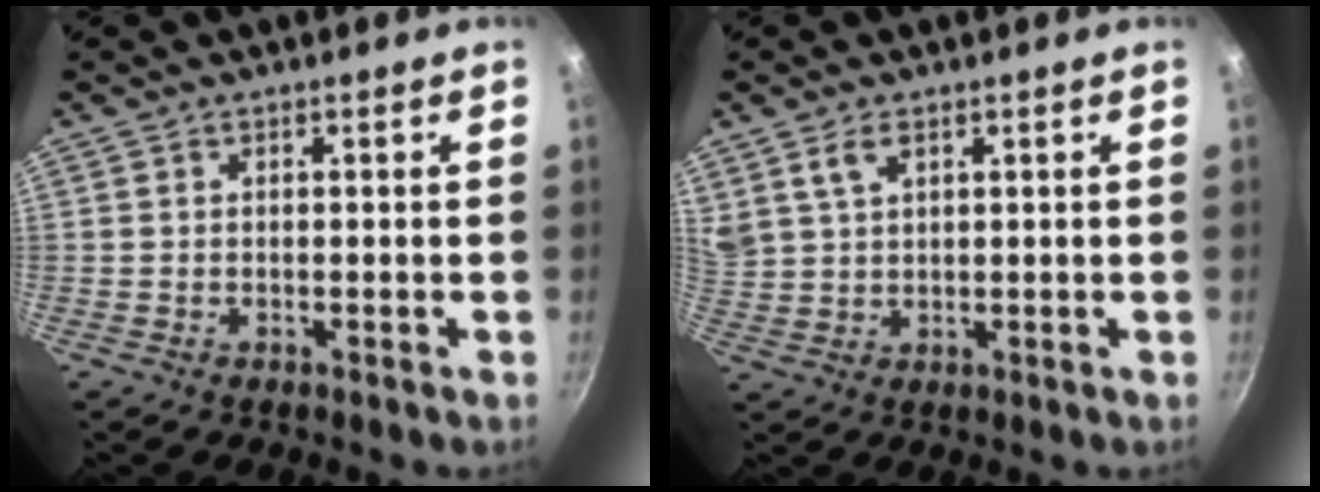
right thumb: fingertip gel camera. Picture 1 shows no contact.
{"total": 5.2, "force": [3.0, 2.8, 3.2], "torque": [-0.053, -0.006, 0.065]}